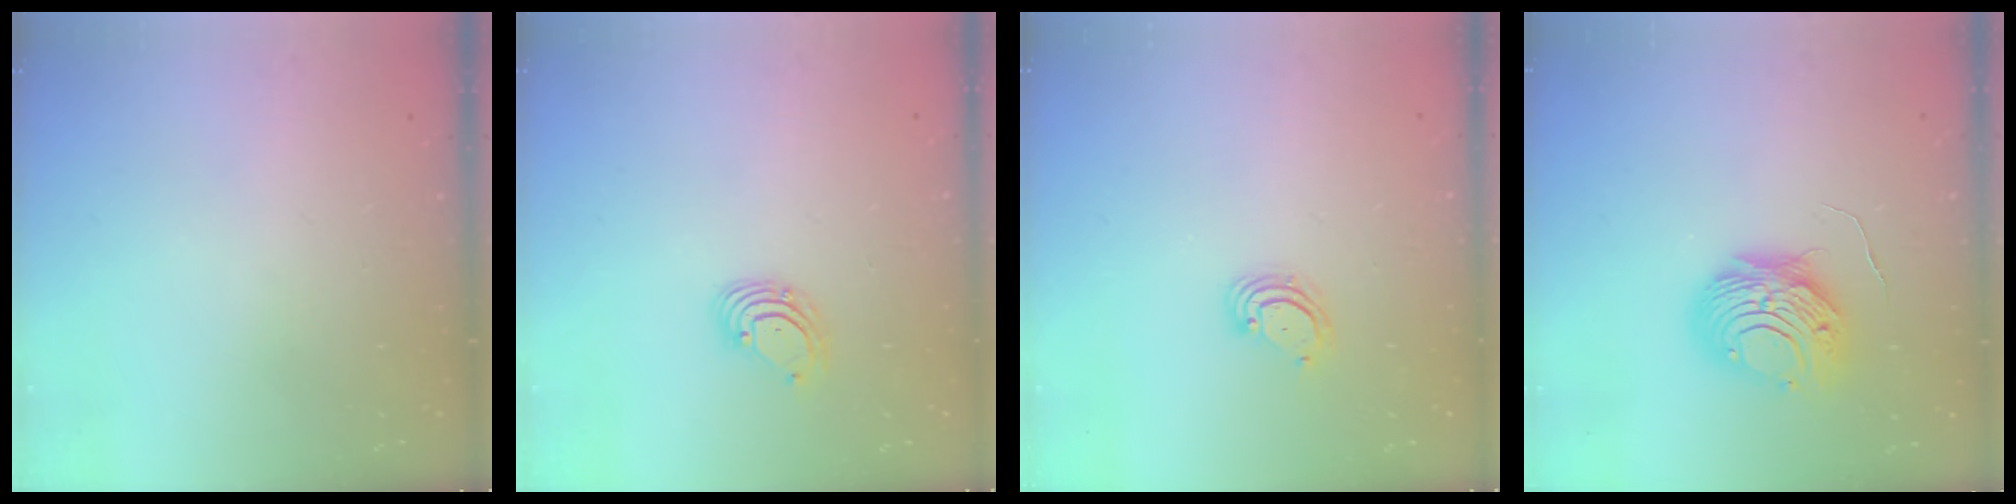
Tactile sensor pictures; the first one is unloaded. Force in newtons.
{"total": 2.6, "press": 2.6, "slide": 0.1}
{"total": 3.3, "press": 3.3, "slide": 0.3}
{"total": 9.4, "press": 9.4, "slide": 1.0}